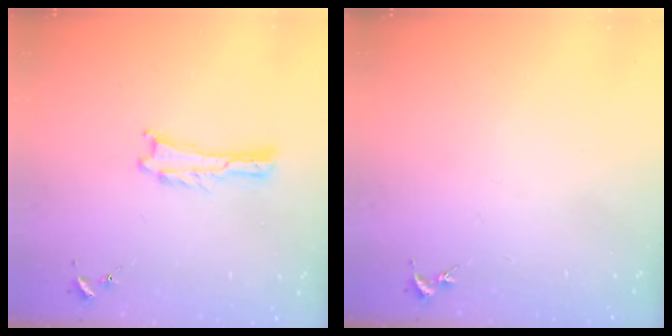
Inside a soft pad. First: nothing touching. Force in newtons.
{"total": 0.0}